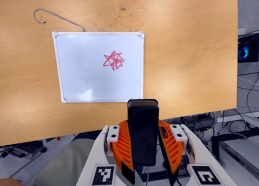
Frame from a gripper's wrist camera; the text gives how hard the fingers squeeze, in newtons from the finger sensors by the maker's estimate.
{"total": 10.0, "left": 8.2, "right": 11.7}